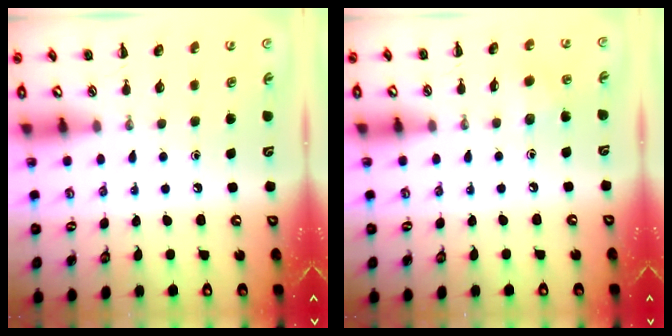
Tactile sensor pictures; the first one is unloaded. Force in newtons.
{"total": 2.5, "press": 2.4, "slide": 0.8}